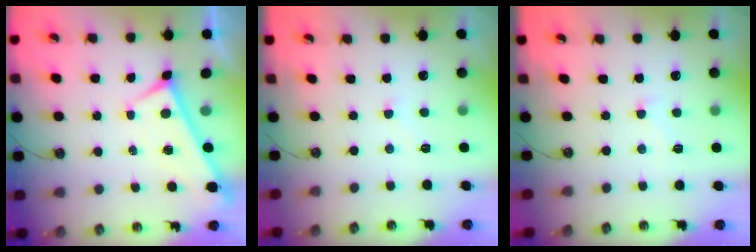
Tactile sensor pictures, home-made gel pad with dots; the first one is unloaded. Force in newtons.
{"total": 3.8, "press": 3.8, "slide": 0.4}
{"total": 0.7, "press": 0.6, "slide": 0.4}